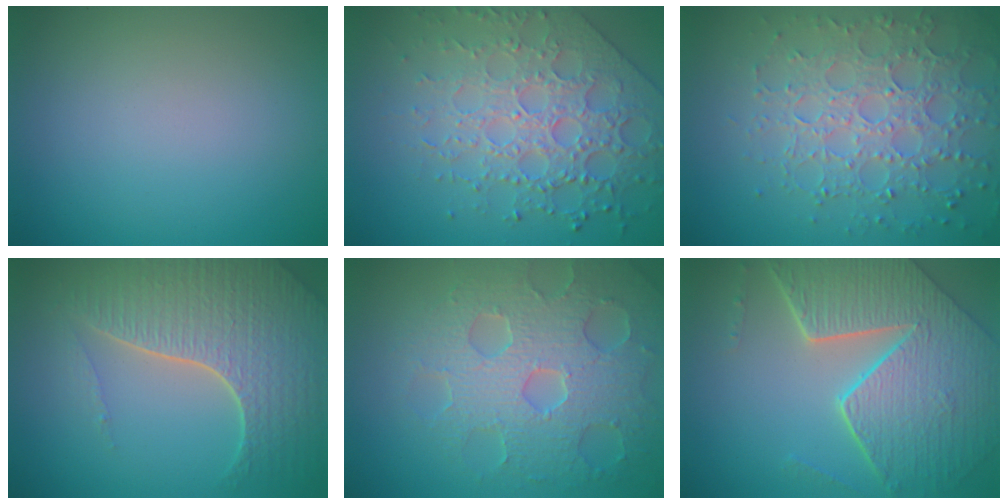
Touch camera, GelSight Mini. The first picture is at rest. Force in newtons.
{"total": 6.6, "press": 5.4, "slide": 3.9}
{"total": 6.1, "press": 5.0, "slide": 3.6}
{"total": 7.0, "press": 5.0, "slide": 4.9}
{"total": 7.5, "press": 5.8, "slide": 4.8}
{"total": 9.0, "press": 6.4, "slide": 6.4}